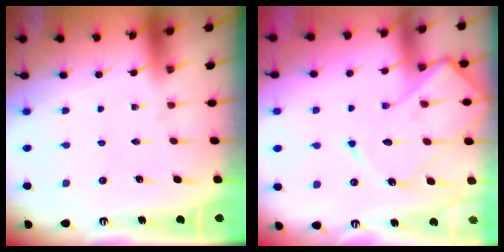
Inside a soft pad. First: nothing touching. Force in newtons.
{"total": 15.0, "press": 14.9, "slide": 1.4}